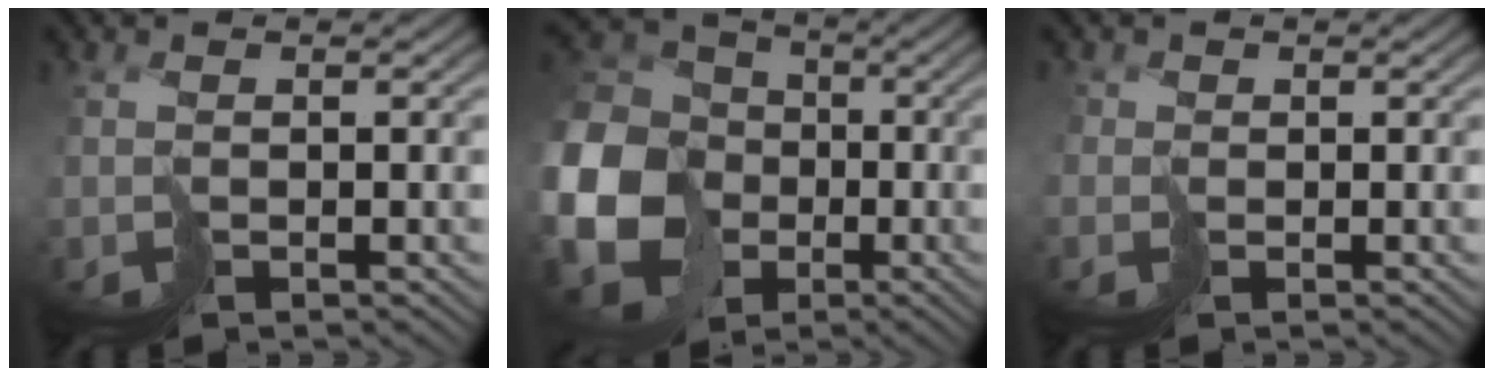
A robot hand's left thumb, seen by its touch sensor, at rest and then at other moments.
{"total": 20.0, "force": [-4.5, 17.4, 8.9], "torque": [-0.266, -0.030, -0.113]}
{"total": 1.2, "force": [-0.1, 0.9, -0.8], "torque": [0.018, 0.001, -0.011]}